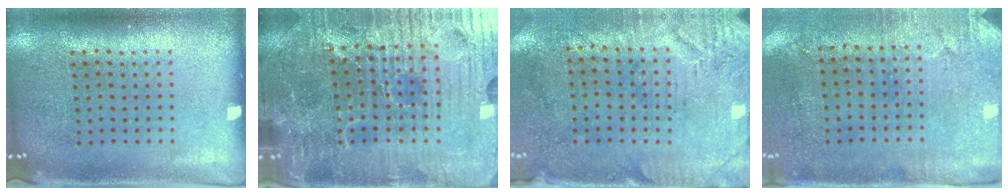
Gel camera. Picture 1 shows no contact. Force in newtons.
{"total": 5.8, "press": 5.6, "slide": 1.8}
{"total": 3.0, "press": 2.5, "slide": 1.8}
{"total": 2.9, "press": 2.3, "slide": 1.7}